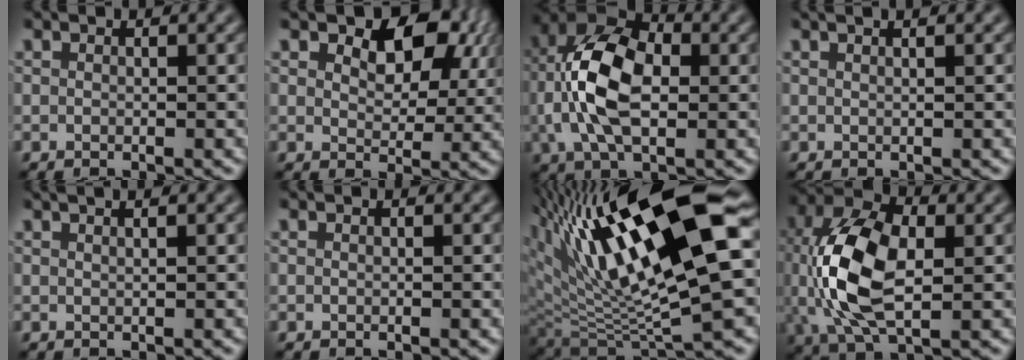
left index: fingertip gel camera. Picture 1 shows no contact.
{"total": 6.8, "force": [2.8, 4.0, 4.7], "torque": [-0.077, -0.005, 0.042]}
{"total": 9.5, "force": [-0.2, 5.3, 7.8], "torque": [-0.162, 0.017, -0.015]}
{"total": 2.1, "force": [1.3, 0.9, 1.4], "torque": [-0.002, -0.001, -0.007]}
{"total": 3.5, "force": [2.1, 1.6, 2.3], "torque": [-0.005, 0.021, -0.007]}
{"total": 0.0}
{"total": 15.6, "force": [6.1, 4.7, 13.5], "torque": [-0.232, 0.002, 0.108]}
{"total": 10.6, "force": [-0.1, 6.0, 8.8], "torque": [-0.195, 0.003, -0.002]}